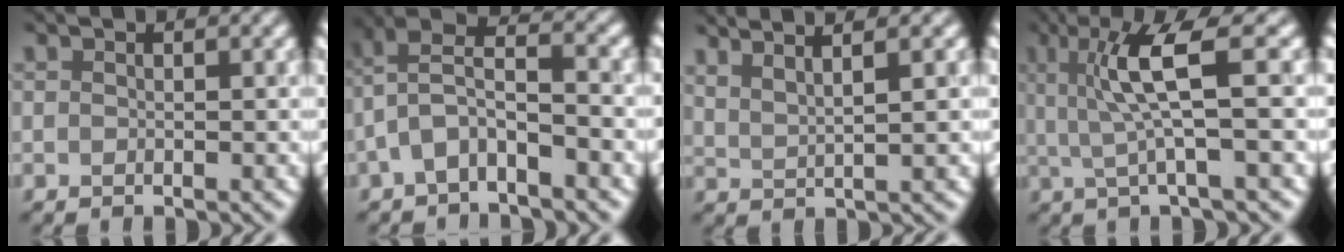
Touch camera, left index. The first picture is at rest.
{"total": 3.6, "force": [-1.5, 1.3, 3.0], "torque": [-0.067, 0.021, -0.028]}
{"total": 4.9, "force": [3.8, 1.0, 2.9], "torque": [-0.040, 0.028, 0.043]}
{"total": 5.0, "force": [0.9, 0.5, 4.9], "torque": [-0.100, 0.007, 0.028]}